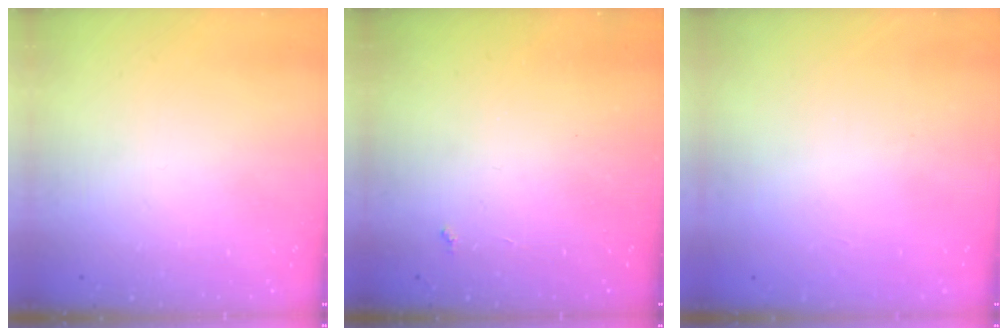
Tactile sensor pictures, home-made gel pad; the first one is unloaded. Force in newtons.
{"total": 2.2, "press": 2.1, "slide": 0.4}
{"total": 1.2, "press": 1.2, "slide": 0.1}